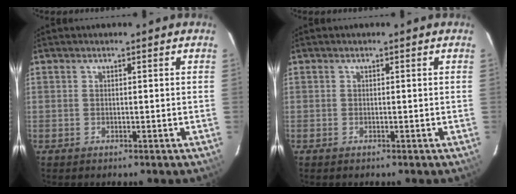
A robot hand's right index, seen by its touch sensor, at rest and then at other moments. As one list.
[{"total": 0.0}]